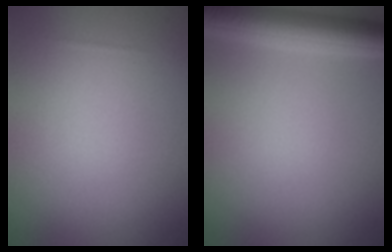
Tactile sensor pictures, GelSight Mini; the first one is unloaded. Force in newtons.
{"total": 5.3, "press": 5.3, "slide": 0.1}